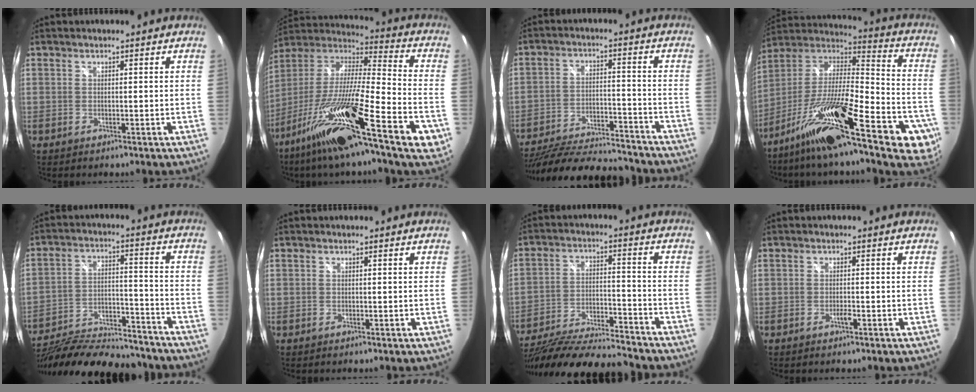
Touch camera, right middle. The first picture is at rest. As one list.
[{"total": 27.7, "force": [-15.0, 2.6, 23.1], "torque": [-0.371, -0.061, -0.266]}, {"total": 22.6, "force": [-19.9, 4.5, 9.7], "torque": [-0.187, -0.033, -0.293]}, {"total": 28.6, "force": [-16.0, 6.9, 22.7], "torque": [-0.330, -0.029, -0.263]}, {"total": 28.1, "force": [-23.7, 7.3, 13.2], "torque": [-0.244, -0.032, -0.346]}, {"total": 0.0}, {"total": 23.4, "force": [-20.3, 3.7, 11.2], "torque": [-0.211, -0.055, -0.319]}, {"total": 1.1, "force": [-0.7, 0.3, 0.9], "torque": [-0.016, 0.000, -0.014]}]